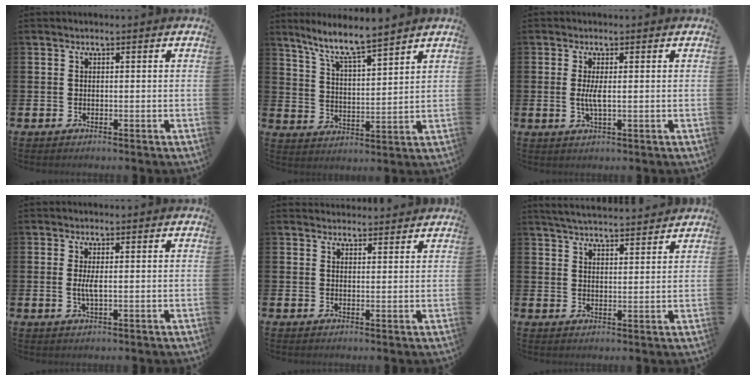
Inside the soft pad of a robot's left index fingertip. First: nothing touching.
{"total": 8.0, "force": [7.2, 0.3, 3.4], "torque": [-0.093, -0.037, 0.127]}
{"total": 2.3, "force": [0.1, 0.4, 2.3], "torque": [-0.049, -0.001, 0.003]}
{"total": 2.0, "force": [0.1, 0.4, 1.9], "torque": [-0.042, 0.001, 0.003]}
{"total": 2.4, "force": [2.3, 0.5, -0.2], "torque": [0.007, -0.012, 0.041]}
{"total": 4.7, "force": [4.7, 0.2, 0.4], "torque": [-0.021, -0.026, 0.083]}